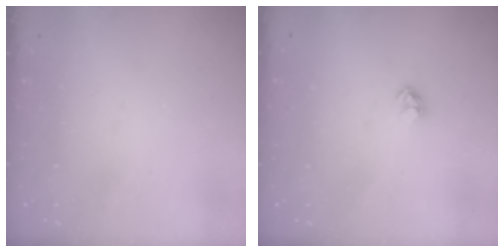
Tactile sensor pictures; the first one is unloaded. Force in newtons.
{"total": 2.4, "press": 2.4, "slide": 0.1}